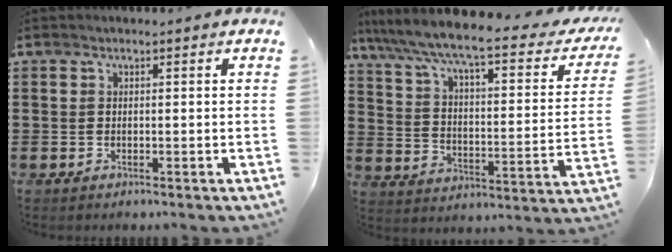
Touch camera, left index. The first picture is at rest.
{"total": 7.3, "force": [5.6, 0.1, 4.6], "torque": [-0.115, -0.046, 0.084]}